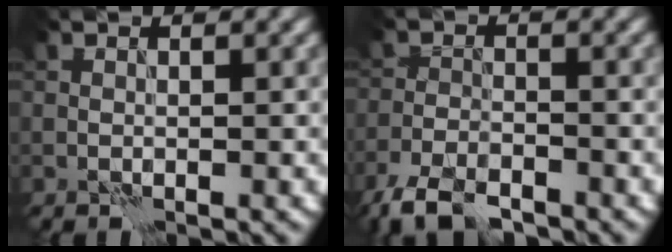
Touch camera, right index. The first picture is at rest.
{"total": 5.4, "force": [-4.3, 1.9, 2.7], "torque": [-0.050, -0.008, -0.089]}